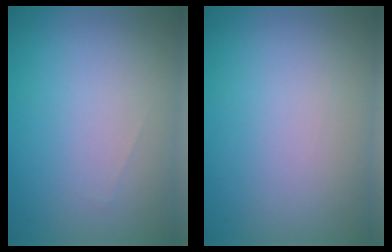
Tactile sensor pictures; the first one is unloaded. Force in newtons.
{"total": 0.0}